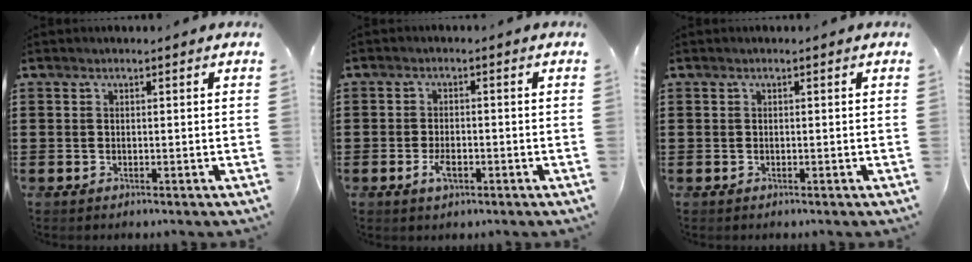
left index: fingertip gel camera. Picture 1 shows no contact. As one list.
[{"total": 3.1, "force": [-1.2, 1.4, 2.5], "torque": [-0.060, -0.003, -0.025]}, {"total": 0.0}]